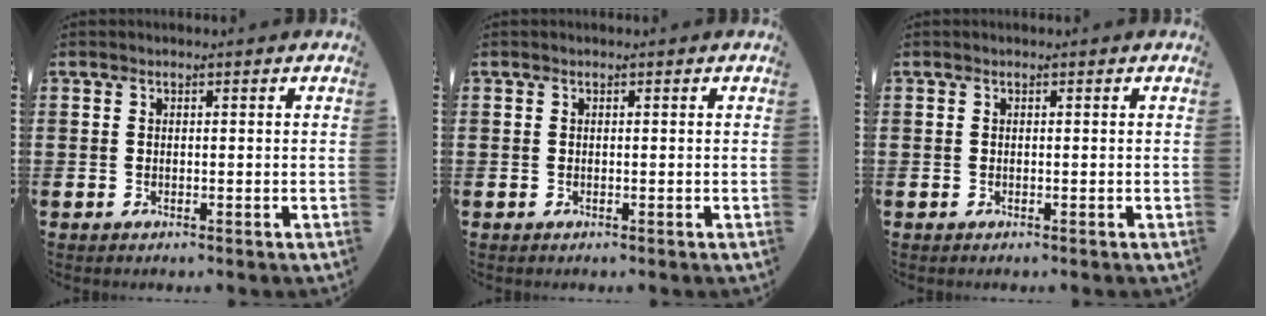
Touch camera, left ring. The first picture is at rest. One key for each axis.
{"total": 0.0}
{"total": 0.0}